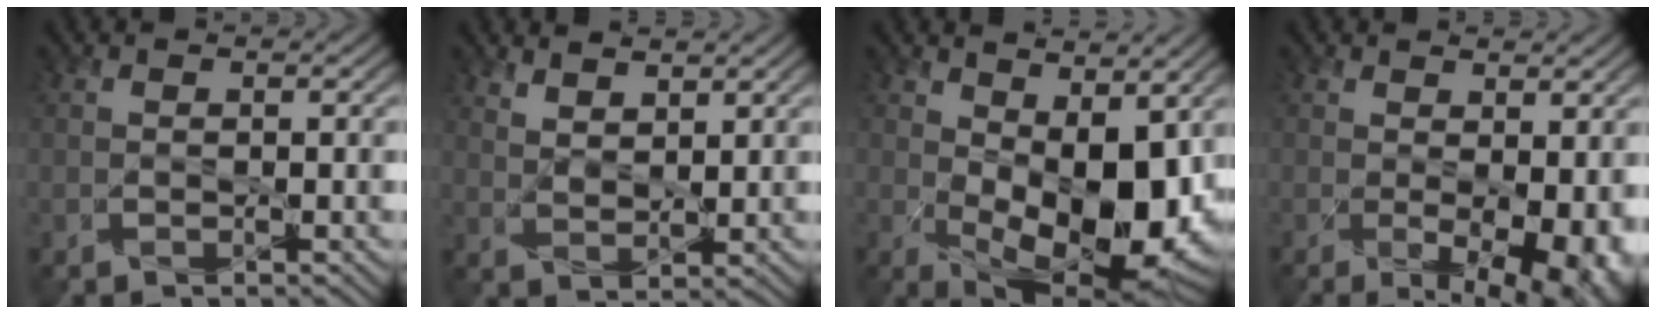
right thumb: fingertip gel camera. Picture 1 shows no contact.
{"total": 3.8, "force": [3.2, 1.3, 1.7], "torque": [-0.040, -0.008, 0.074]}
{"total": 12.7, "force": [1.3, 6.7, 10.6], "torque": [-0.173, -0.020, 0.032]}
{"total": 7.7, "force": [-0.9, 4.0, 6.6], "torque": [-0.082, -0.022, 0.005]}